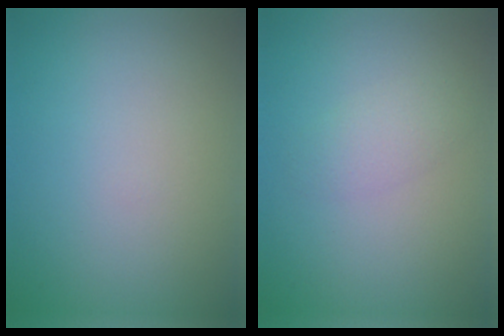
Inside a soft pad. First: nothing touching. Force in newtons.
{"total": 1.7, "press": 1.7, "slide": 0.0}